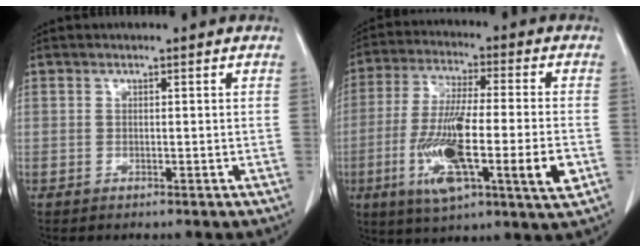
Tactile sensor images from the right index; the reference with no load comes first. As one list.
[{"total": 17.9, "force": [-4.9, 2.1, 17.0], "torque": [-0.304, -0.021, -0.082]}]